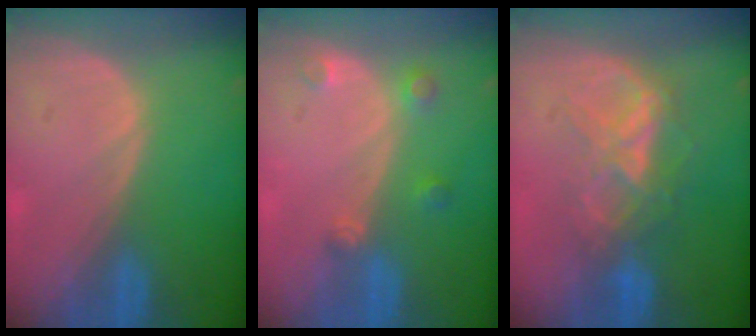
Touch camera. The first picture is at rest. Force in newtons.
{"total": 2.6, "press": 2.6, "slide": 0.3}
{"total": 6.6, "press": 6.4, "slide": 1.5}